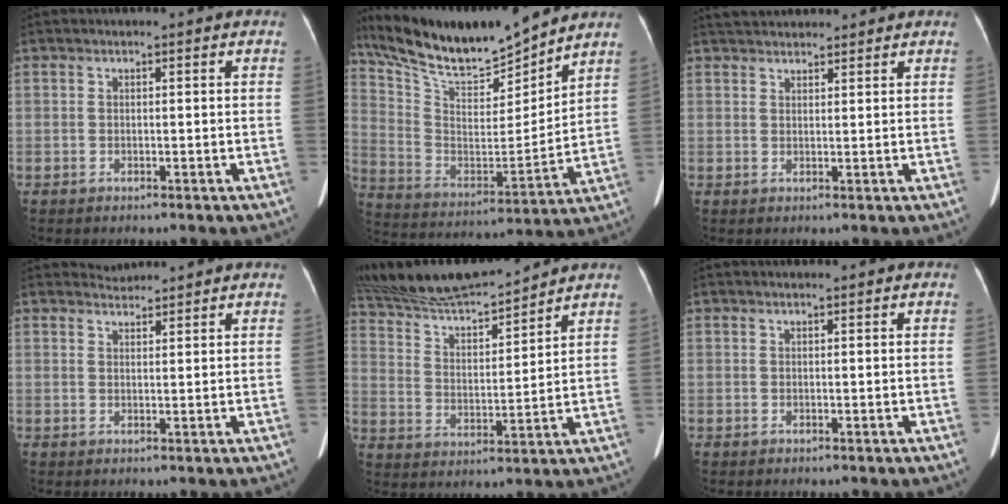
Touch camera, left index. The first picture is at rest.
{"total": 19.3, "force": [17.3, 2.5, 8.2], "torque": [-0.162, -0.002, 0.305]}
{"total": 6.6, "force": [6.1, 1.5, 1.9], "torque": [-0.029, 0.040, 0.095]}
{"total": 1.9, "force": [1.9, -0.1, -0.6], "torque": [-0.002, 0.009, 0.039]}
{"total": 14.6, "force": [13.7, 0.8, 4.9], "torque": [-0.098, 0.005, 0.252]}
{"total": 0.7, "force": [0.6, 0.1, 0.3], "torque": [-0.006, 0.011, 0.009]}